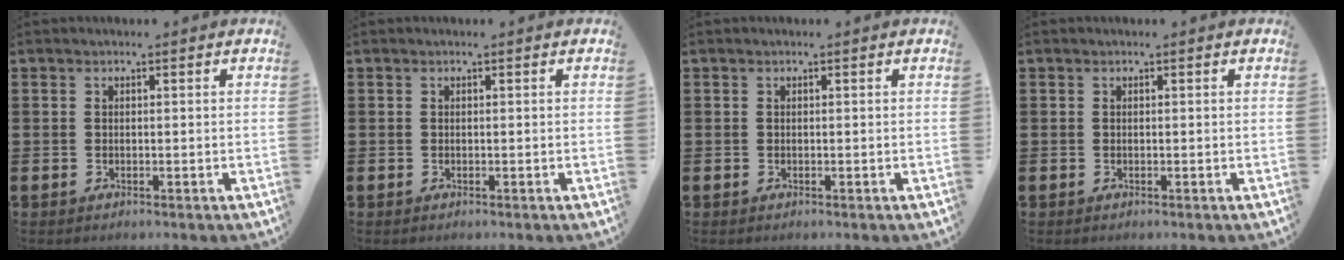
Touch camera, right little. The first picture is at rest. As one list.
[{"total": 0.0}, {"total": 0.0}, {"total": 0.0}]